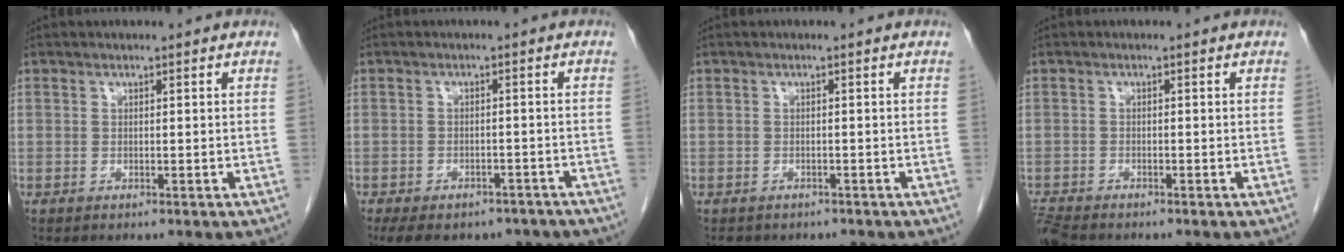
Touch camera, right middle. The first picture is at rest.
{"total": 15.1, "force": [-11.4, 7.5, 6.5], "torque": [-0.133, -0.005, -0.136]}
{"total": 3.7, "force": [-3.1, 1.7, 0.9], "torque": [-0.020, -0.003, -0.035]}
{"total": 3.2, "force": [-3.0, 0.5, 0.8], "torque": [-0.020, -0.015, -0.059]}